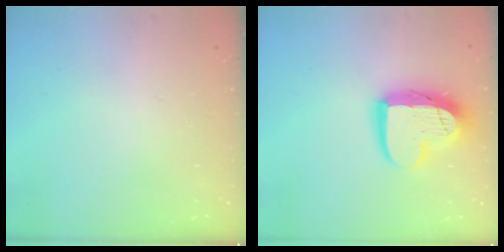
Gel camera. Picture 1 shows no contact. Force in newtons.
{"total": 15.1, "press": 15.1, "slide": 1.3}